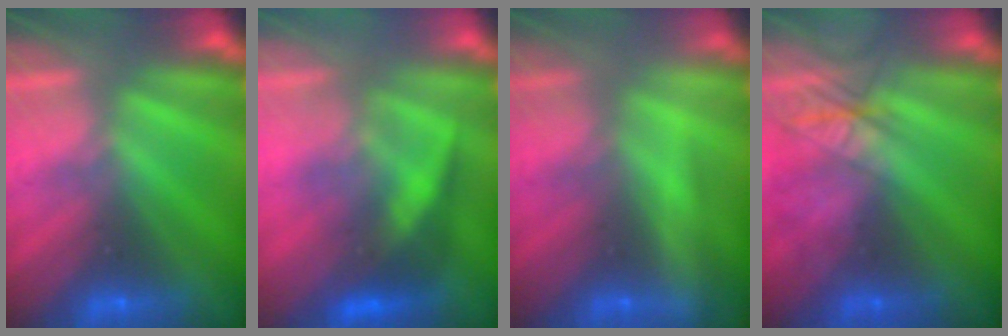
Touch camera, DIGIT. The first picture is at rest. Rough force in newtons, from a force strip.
{"total": 2.9}
{"total": 2.3}
{"total": 2.5}